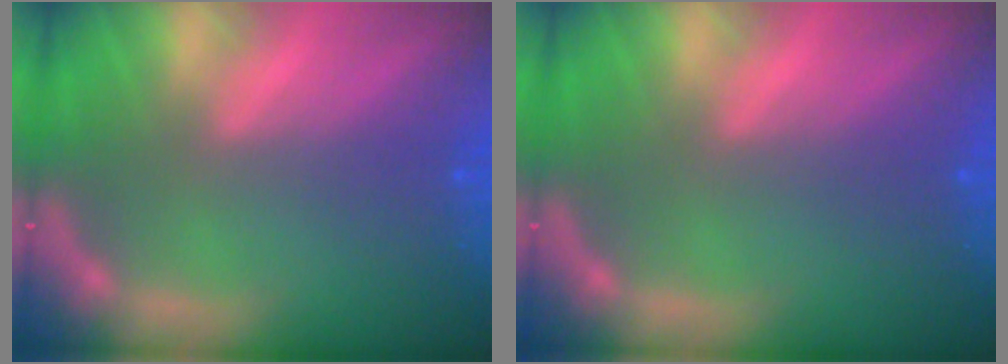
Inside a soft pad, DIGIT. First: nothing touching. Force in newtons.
{"total": 0.0}